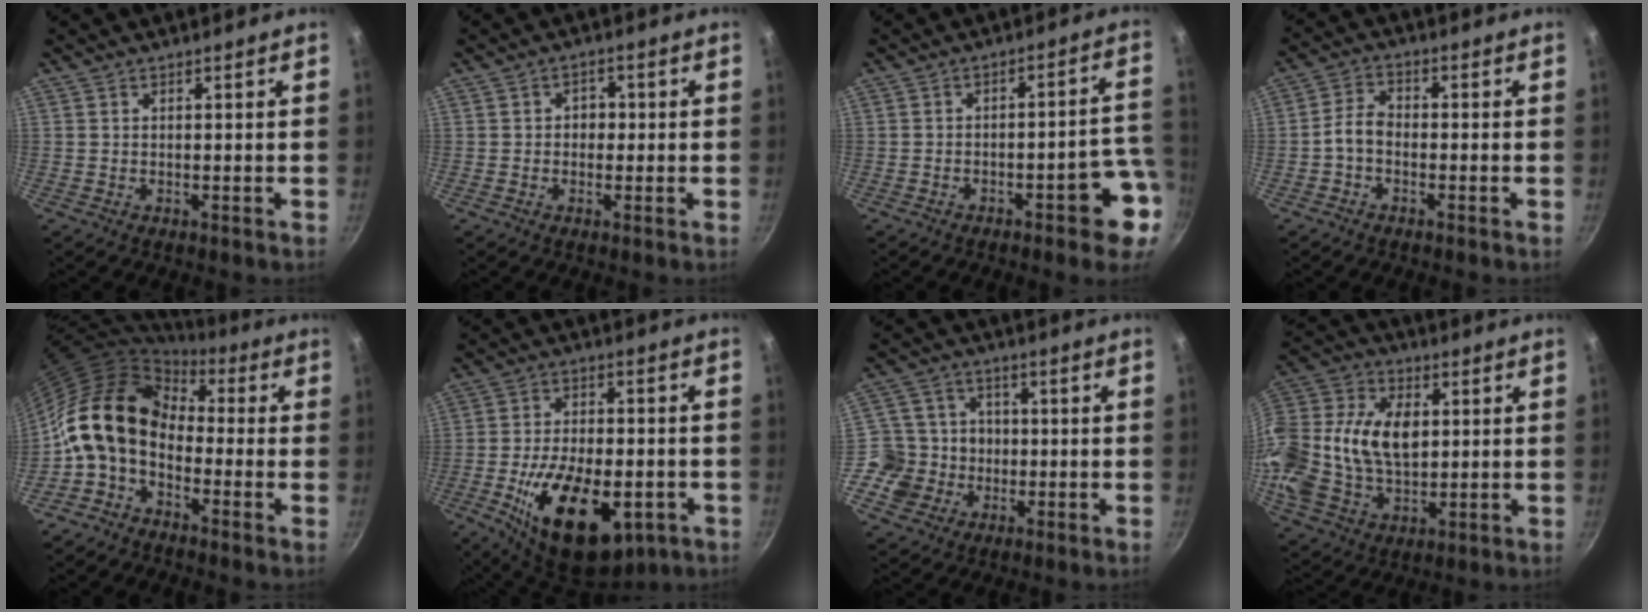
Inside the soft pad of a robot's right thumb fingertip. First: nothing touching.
{"total": 2.9, "force": [-0.1, 2.4, 1.6], "torque": [-0.005, 0.007, -0.004]}
{"total": 8.8, "force": [-3.4, 2.8, 7.6], "torque": [-0.062, 0.043, -0.039]}
{"total": 4.0, "force": [-1.5, 2.6, 2.6], "torque": [-0.051, 0.027, -0.039]}
{"total": 14.2, "force": [-1.8, 10.1, 9.8], "torque": [-0.165, 0.042, -0.055]}
{"total": 21.7, "force": [-7.3, 11.6, 16.8], "torque": [-0.260, 0.015, -0.104]}
{"total": 9.1, "force": [-1.6, 8.7, 2.0], "torque": [0.000, 0.026, -0.043]}
{"total": 24.9, "force": [2.6, 17.2, 17.8], "torque": [-0.380, 0.026, 0.046]}